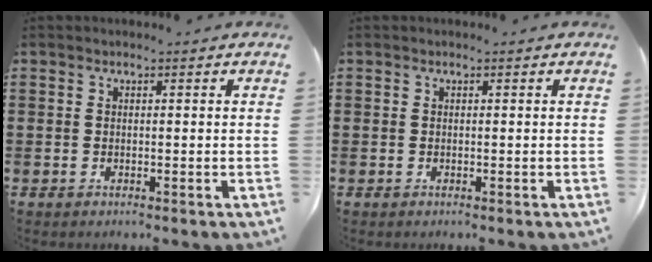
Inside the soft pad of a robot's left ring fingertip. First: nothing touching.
{"total": 0.0}